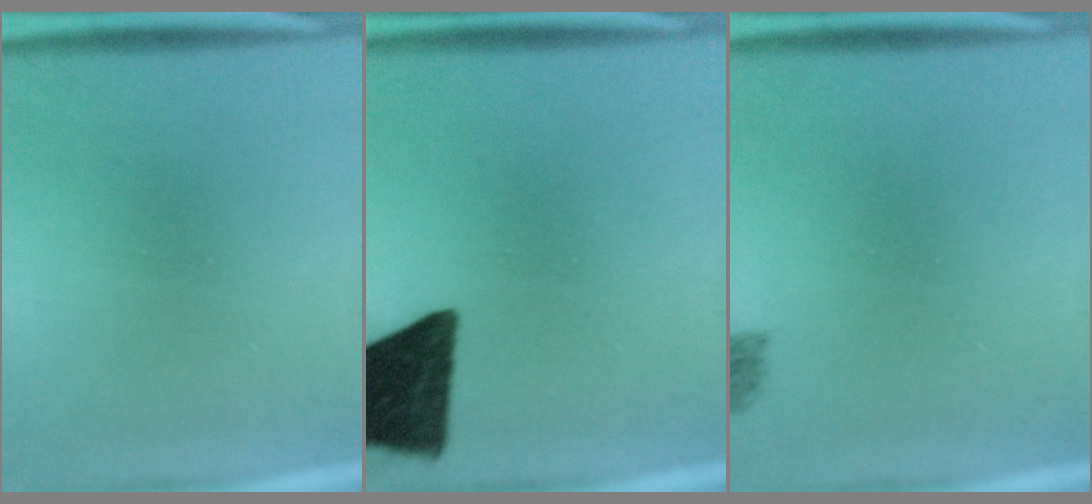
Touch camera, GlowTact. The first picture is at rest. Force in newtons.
{"total": 14.7}
{"total": 1.8}